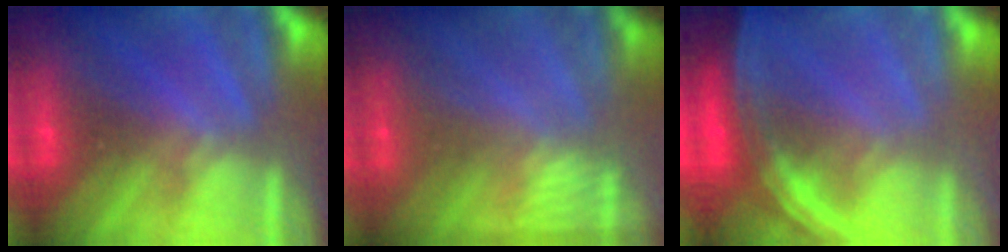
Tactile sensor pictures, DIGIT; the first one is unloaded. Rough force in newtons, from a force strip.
{"total": 3.0}
{"total": 7.4}